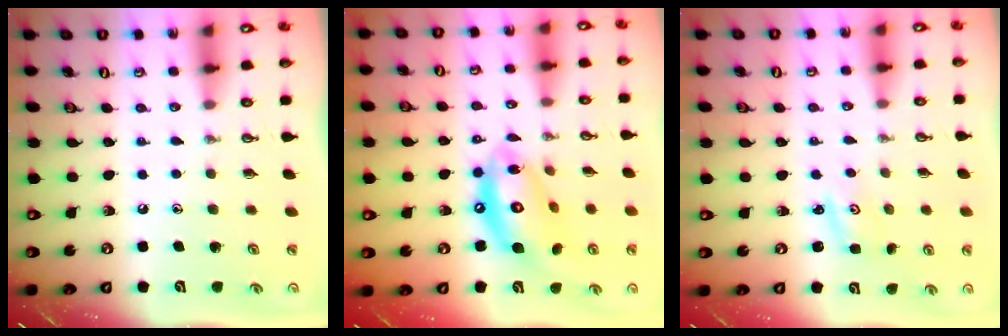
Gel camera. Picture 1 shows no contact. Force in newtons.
{"total": 15.2, "press": 15.1, "slide": 1.2}
{"total": 1.3, "press": 1.3, "slide": 0.2}